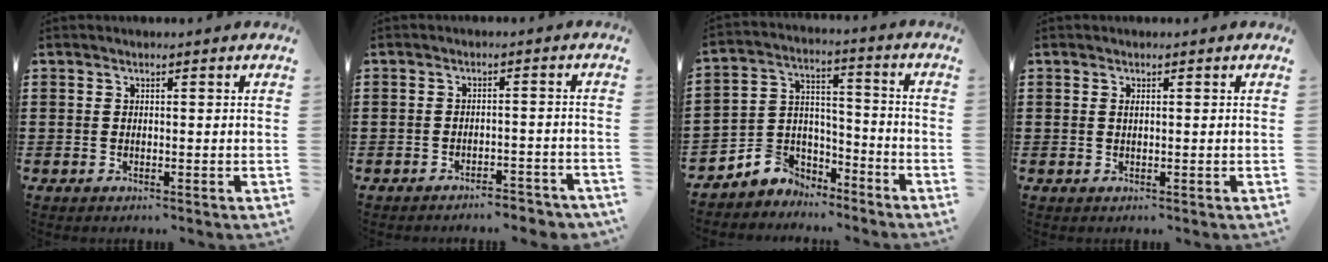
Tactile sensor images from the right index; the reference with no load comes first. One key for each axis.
{"total": 3.0, "fx": -2.9, "fy": 0.0, "fz": 0.5, "tx": -0.013, "ty": -0.001, "tz": -0.061}
{"total": 4.8, "fx": -3.5, "fy": 3.2, "fz": -0.6, "tx": -0.010, "ty": 0.004, "tz": -0.073}
{"total": 0.6, "fx": 0.1, "fy": 0.2, "fz": 0.6, "tx": -0.013, "ty": 0.000, "tz": 0.003}